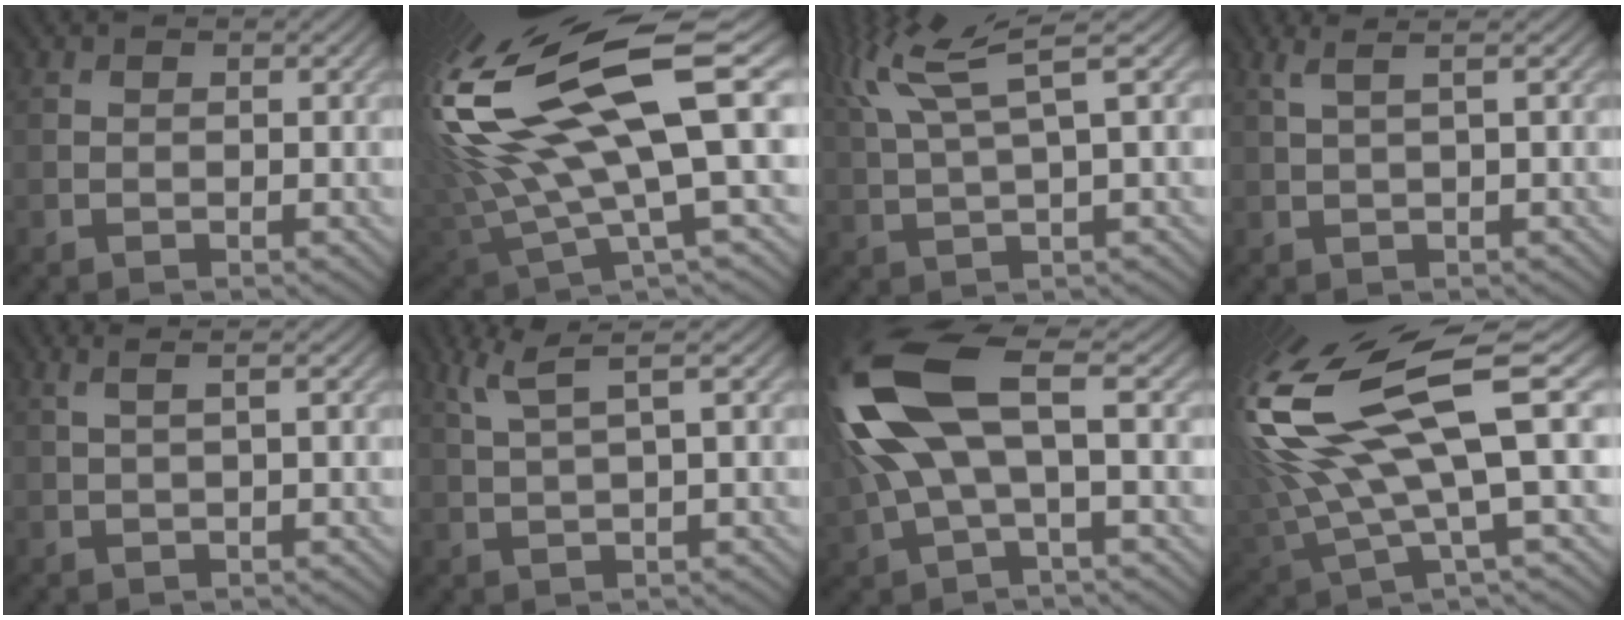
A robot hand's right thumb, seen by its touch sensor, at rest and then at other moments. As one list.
[{"total": 20.1, "force": [5.4, 7.0, 18.1], "torque": [-0.393, -0.008, 0.109]}, {"total": 8.6, "force": [4.5, 1.6, 7.2], "torque": [-0.150, 0.029, 0.090]}, {"total": 2.7, "force": [1.0, 0.4, 2.5], "torque": [-0.046, 0.015, 0.017]}, {"total": 2.4, "force": [0.9, 0.5, 2.2], "torque": [-0.031, 0.010, 0.003]}, {"total": 4.4, "force": [2.1, 0.7, 3.8], "torque": [-0.080, 0.014, 0.046]}, {"total": 13.8, "force": [2.3, 5.4, 12.5], "torque": [-0.313, 0.011, 0.042]}, {"total": 18.3, "force": [3.9, 6.4, 16.6], "torque": [-0.389, 0.009, 0.079]}]